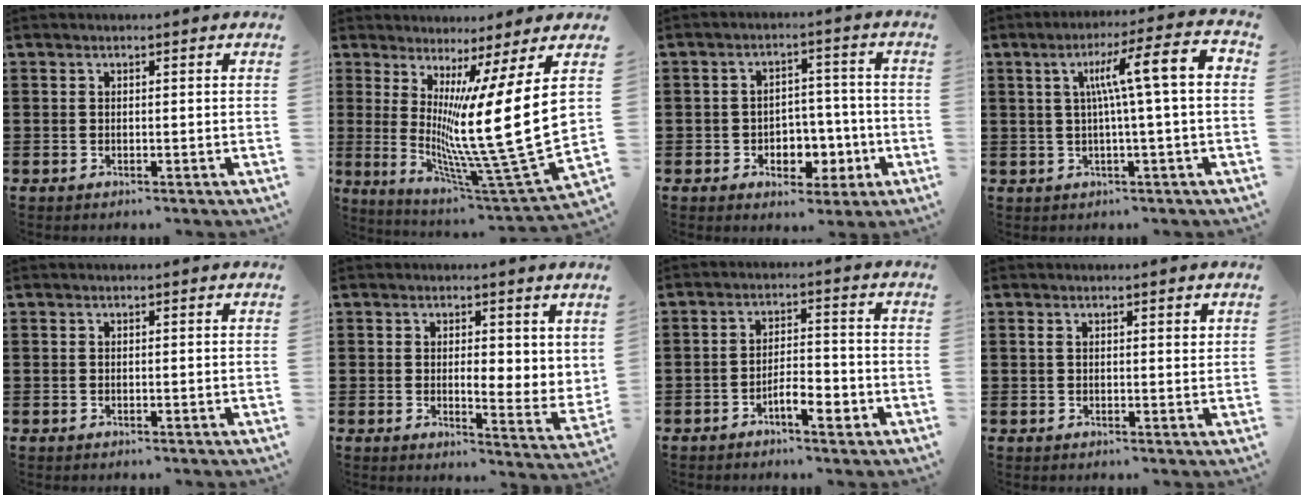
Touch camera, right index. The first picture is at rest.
{"total": 18.0, "force": [3.6, 1.4, 17.6], "torque": [-0.323, -0.070, 0.051]}
{"total": 5.4, "force": [-1.8, 4.2, 2.8], "torque": [-0.040, 0.008, -0.036]}
{"total": 9.8, "force": [1.4, 0.5, 9.7], "torque": [-0.176, 0.003, 0.015]}
{"total": 0.0}
{"total": 3.1, "force": [1.6, 1.4, 2.2], "torque": [-0.034, -0.008, 0.024]}
{"total": 5.0, "force": [-2.7, 1.6, 3.9], "torque": [-0.064, 0.007, -0.050]}
{"total": 1.3, "force": [0.6, 0.5, 1.0], "torque": [-0.013, -0.001, 0.010]}